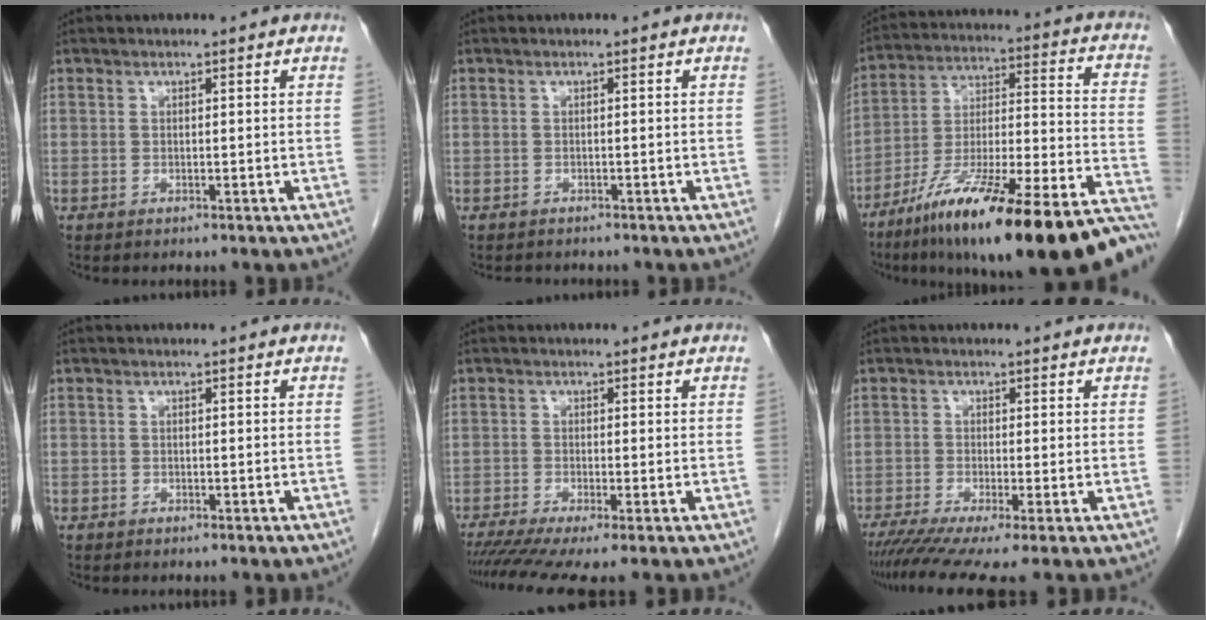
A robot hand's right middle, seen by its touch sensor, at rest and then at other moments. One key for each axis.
{"total": 1.9, "fx": -1.7, "fy": 0.8, "fz": 0.3, "tx": -0.013, "ty": -0.003, "tz": -0.022}
{"total": 30.8, "fx": -22.5, "fy": 3.9, "fz": 20.6, "tx": -0.244, "ty": -0.007, "tz": -0.351}
{"total": 0.6, "fx": -0.5, "fy": 0.3, "fz": 0.1, "tx": -0.007, "ty": 0.002, "tz": -0.011}
{"total": 7.4, "fx": -5.3, "fy": 0.5, "fz": 5.1, "tx": -0.085, "ty": -0.013, "tz": -0.091}
{"total": 8.2, "fx": -5.7, "fy": 0.5, "fz": 5.9, "tx": -0.095, "ty": -0.014, "tz": -0.096}